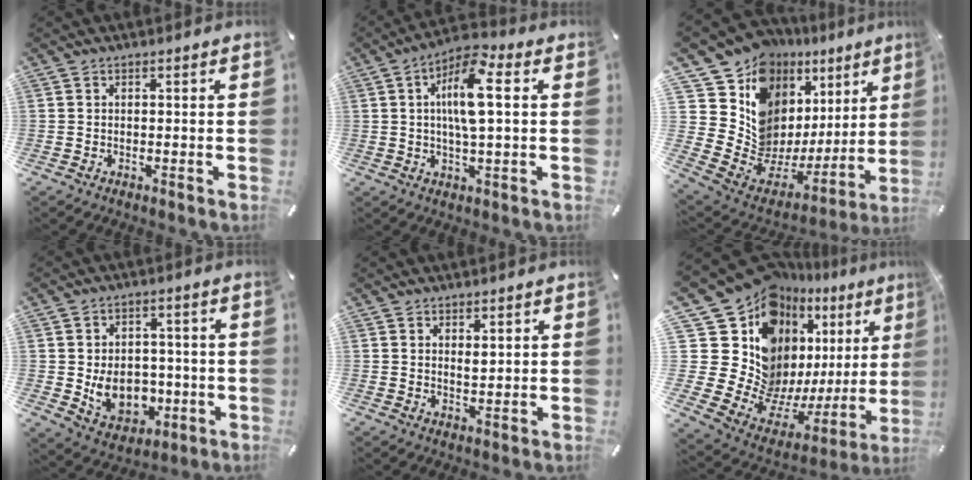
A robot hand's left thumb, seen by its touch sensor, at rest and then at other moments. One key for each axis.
{"total": 11.1, "fx": 1.9, "fy": 3.3, "fz": 10.4, "tx": -0.199, "ty": 0.000, "tz": 0.029}
{"total": 10.9, "fx": 6.6, "fy": 7.6, "fz": 4.1, "tx": -0.073, "ty": -0.103, "tz": 0.124}
{"total": 10.9, "fx": -1.2, "fy": 9.1, "fz": 5.9, "tx": -0.086, "ty": 0.004, "tz": -0.014}
{"total": 2.0, "fx": 1.2, "fy": 1.1, "fz": 1.2, "tx": -0.017, "ty": -0.005, "tz": 0.021}
{"total": 22.1, "fx": 10.8, "fy": 15.0, "fz": 12.1, "tx": -0.131, "ty": -0.176, "tz": 0.239}